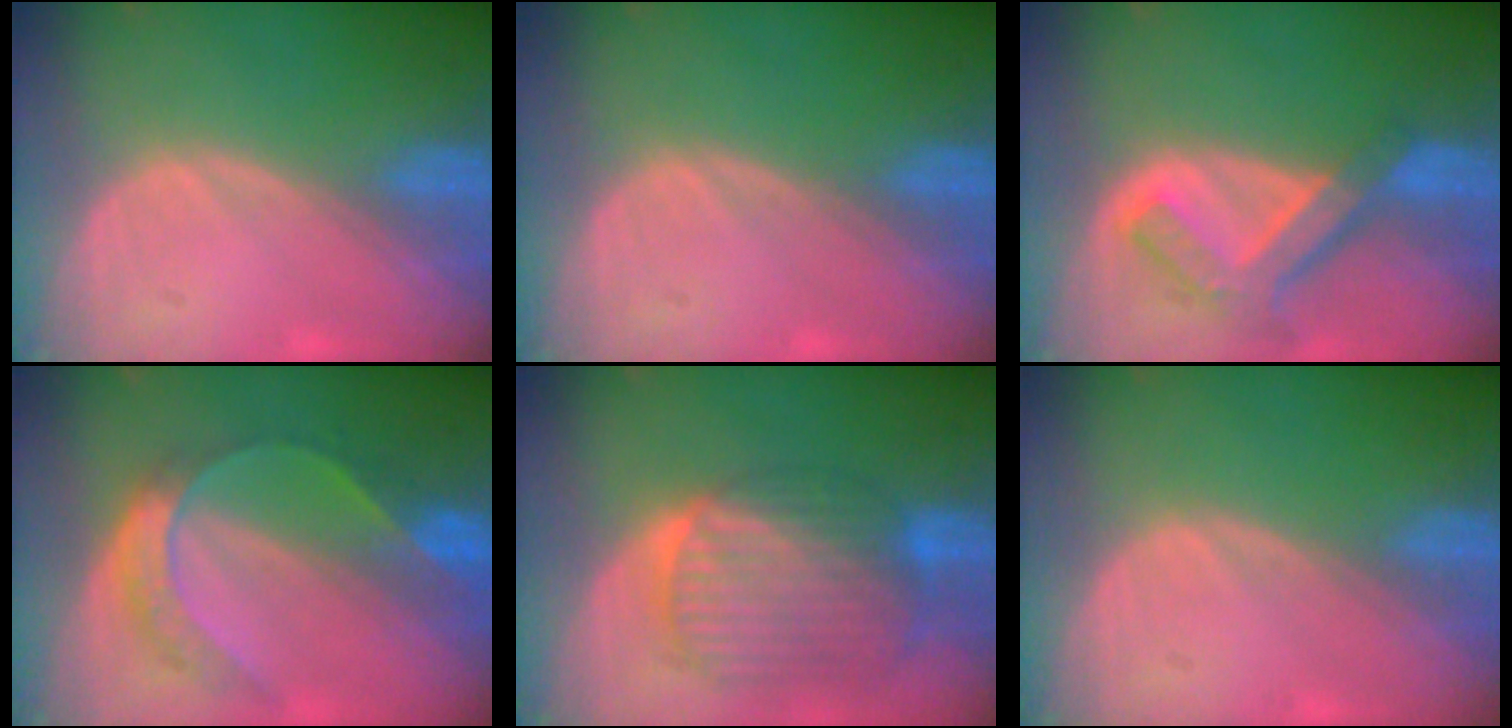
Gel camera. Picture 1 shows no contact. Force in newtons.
{"total": 0.0}
{"total": 7.5, "press": 6.4, "slide": 3.8}
{"total": 7.6, "press": 6.4, "slide": 4.2}
{"total": 10.4, "press": 8.8, "slide": 5.5}
{"total": 0.0}